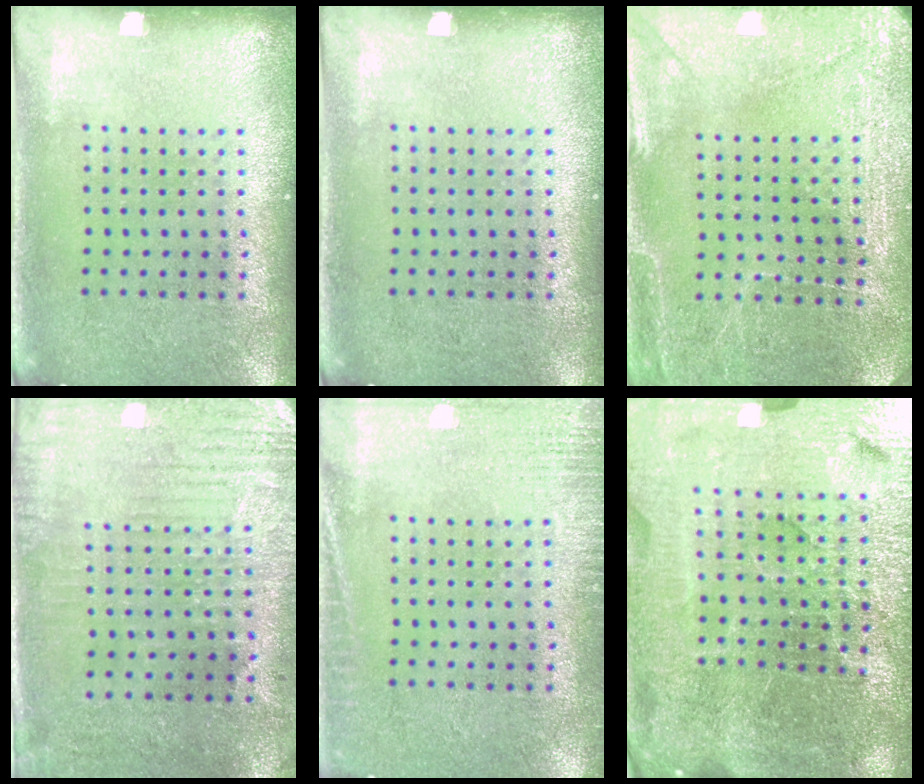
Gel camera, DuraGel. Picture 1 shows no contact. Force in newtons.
{"total": 0.0}
{"total": 2.9, "press": 2.9, "slide": 0.2}
{"total": 3.0, "press": 2.5, "slide": 1.6}
{"total": 2.7, "press": 2.7, "slide": 0.5}
{"total": 5.8, "press": 5.3, "slide": 2.4}